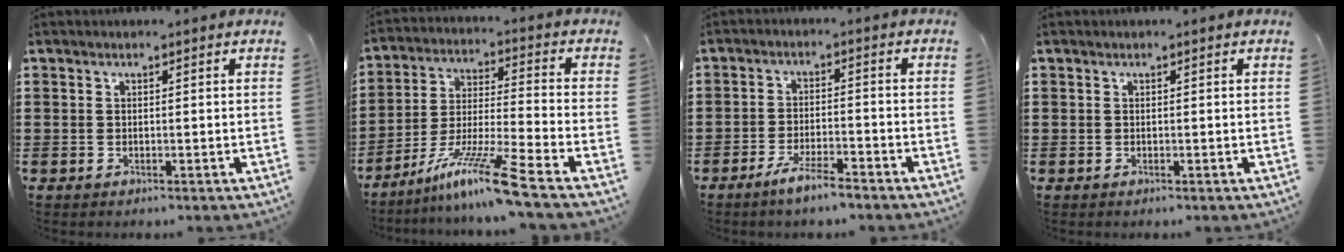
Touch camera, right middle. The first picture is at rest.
{"total": 11.3, "force": [-8.3, -0.1, 7.6], "torque": [-0.148, 0.002, -0.166]}
{"total": 4.4, "force": [-3.5, 0.4, 2.6], "torque": [-0.056, -0.001, -0.067]}
{"total": 0.0}